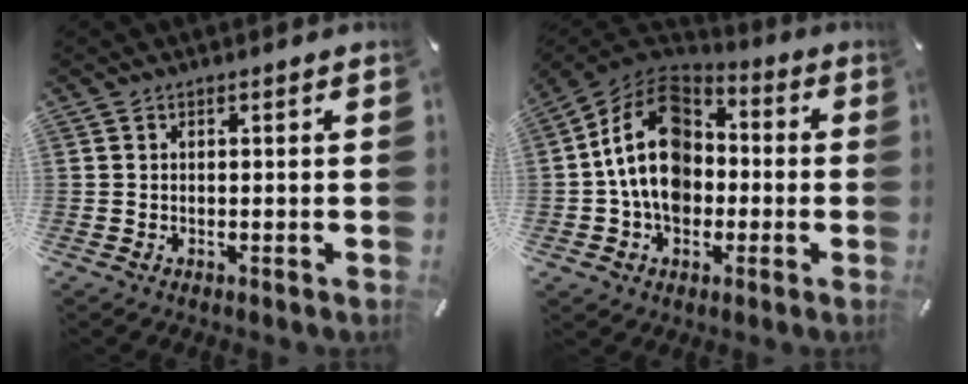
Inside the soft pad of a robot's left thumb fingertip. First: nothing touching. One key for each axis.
{"total": 16.3, "fx": -0.9, "fy": 12.8, "fz": 10.0, "tx": -0.214, "ty": 0.016, "tz": -0.021}